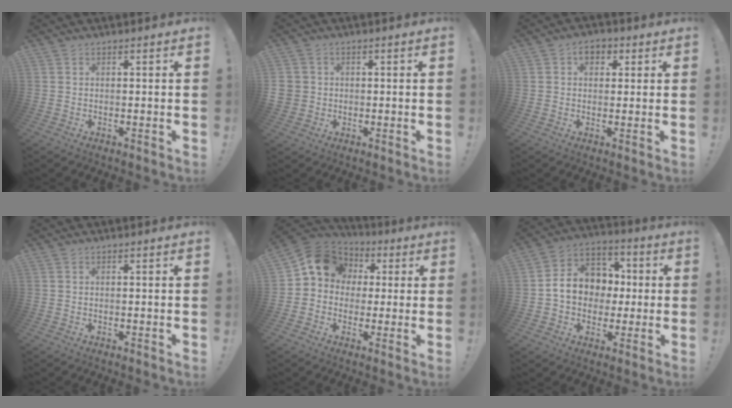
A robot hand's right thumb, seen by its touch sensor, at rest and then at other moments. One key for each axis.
{"total": 3.5, "fx": 0.3, "fy": 3.4, "fz": 1.0, "tx": -0.021, "ty": 0.001, "tz": 0.006}
{"total": 4.7, "fx": 1.5, "fy": 3.5, "fz": 2.7, "tx": -0.026, "ty": 0.001, "tz": 0.024}
{"total": 0.0}
{"total": 12.9, "fx": 3.1, "fy": 11.0, "fz": 6.1, "tx": -0.079, "ty": 0.001, "tz": 0.065}
{"total": 13.1, "fx": 0.0, "fy": 11.5, "fz": 6.3, "tx": -0.084, "ty": 0.011, "tz": 0.010}